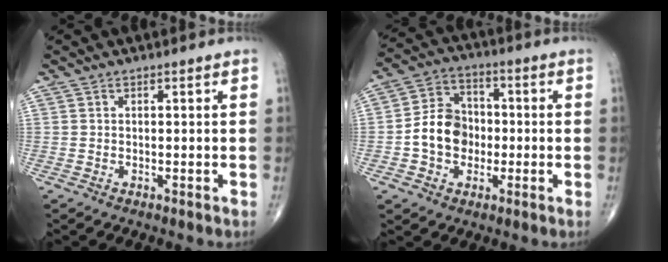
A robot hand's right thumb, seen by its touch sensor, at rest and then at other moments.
{"total": 9.8, "force": [-1.6, 8.0, 5.5], "torque": [-0.072, 0.031, -0.038]}